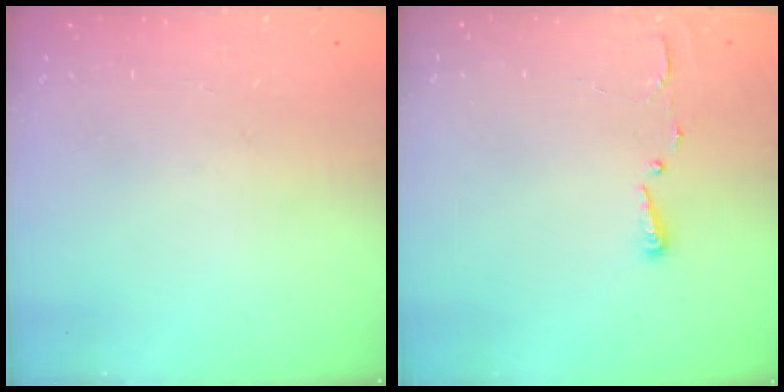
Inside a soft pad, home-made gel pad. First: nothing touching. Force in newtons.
{"total": 2.7, "press": 2.7, "slide": 0.4}